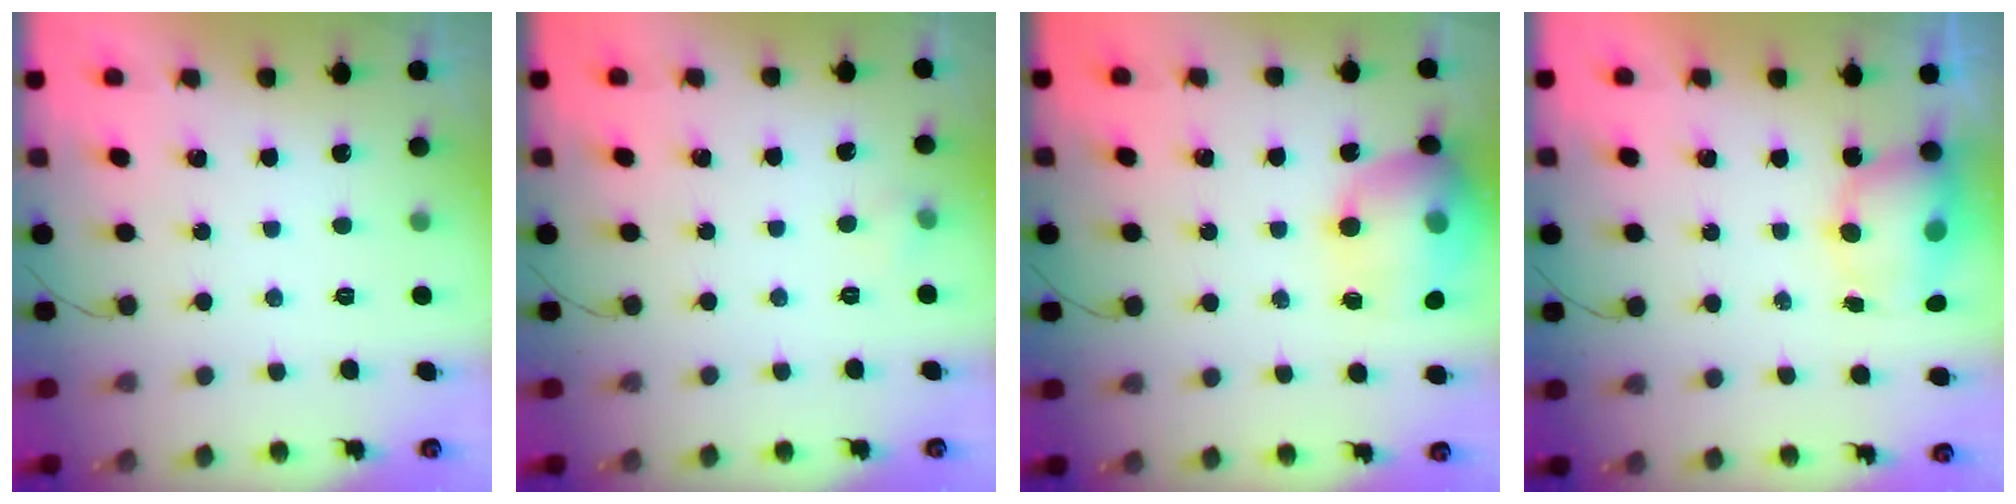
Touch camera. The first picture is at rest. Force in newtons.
{"total": 4.2, "press": 3.9, "slide": 1.5}
{"total": 17.0, "press": 16.9, "slide": 1.8}
{"total": 8.7, "press": 8.6, "slide": 0.4}